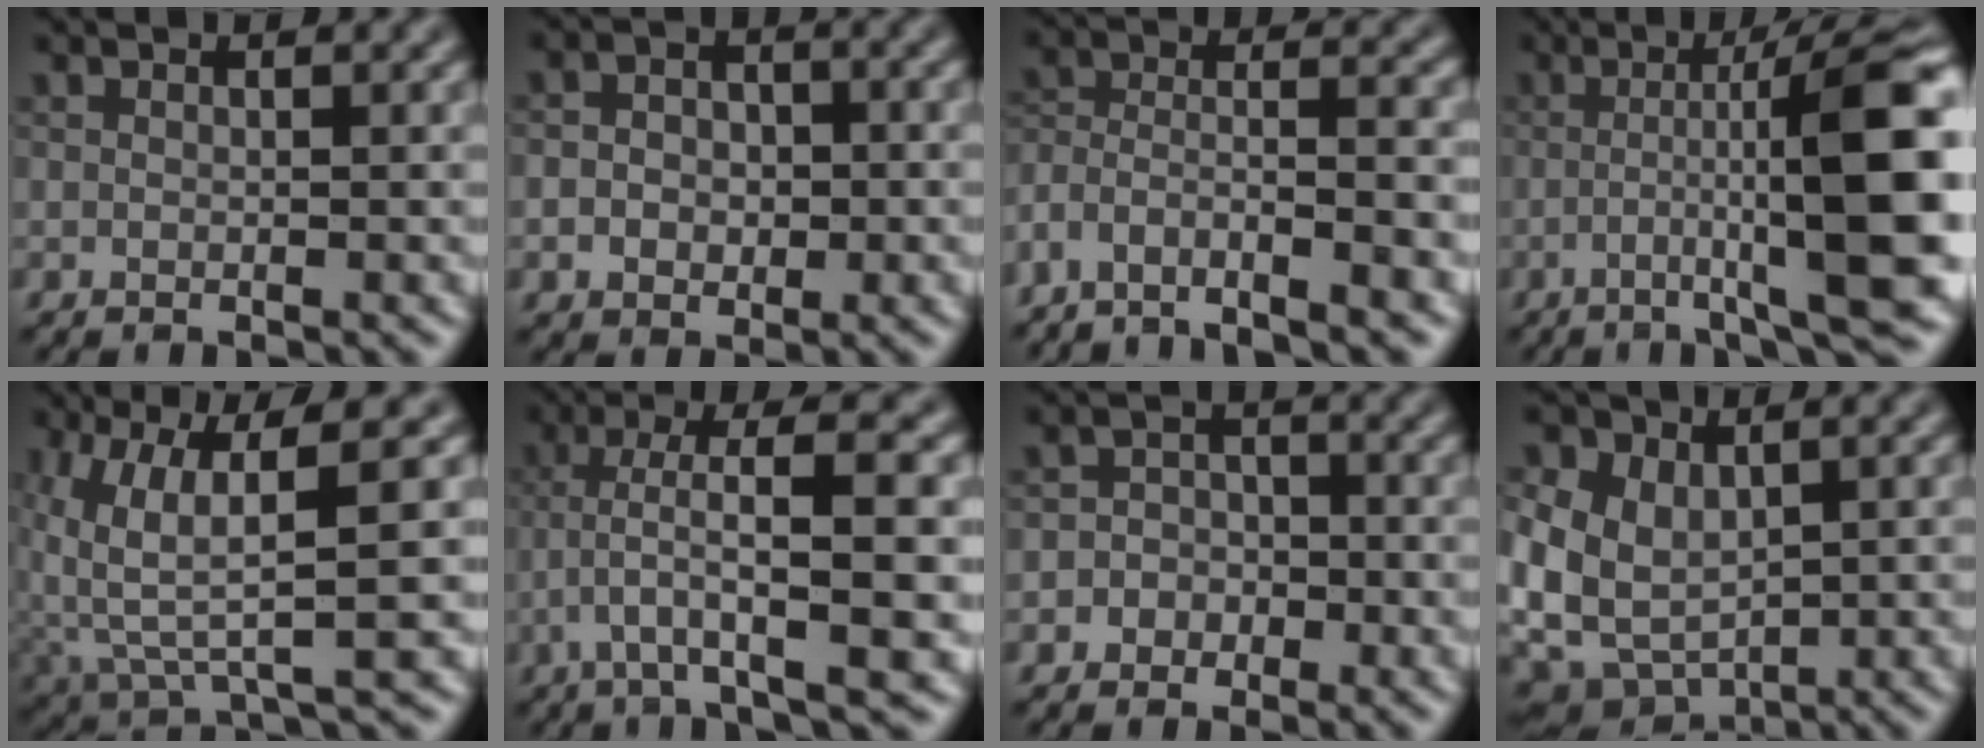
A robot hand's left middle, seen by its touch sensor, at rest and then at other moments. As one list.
[{"total": 3.6, "force": [-0.3, 3.0, 2.0], "torque": [-0.025, -0.006, -0.031]}, {"total": 5.9, "force": [-4.6, 1.3, 3.6], "torque": [-0.066, -0.004, -0.096]}, {"total": 12.8, "force": [-1.2, 2.2, 12.5], "torque": [-0.159, 0.012, -0.023]}, {"total": 7.0, "force": [2.1, 2.1, 6.4], "torque": [-0.143, -0.014, 0.039]}, {"total": 7.5, "force": [-1.0, 1.5, 7.3], "torque": [-0.130, 0.010, -0.025]}, {"total": 3.3, "force": [-1.2, 3.0, 0.7], "torque": [0.020, 0.000, -0.048]}, {"total": 7.4, "force": [0.5, 5.5, 4.9], "torque": [-0.119, -0.019, 0.011]}]